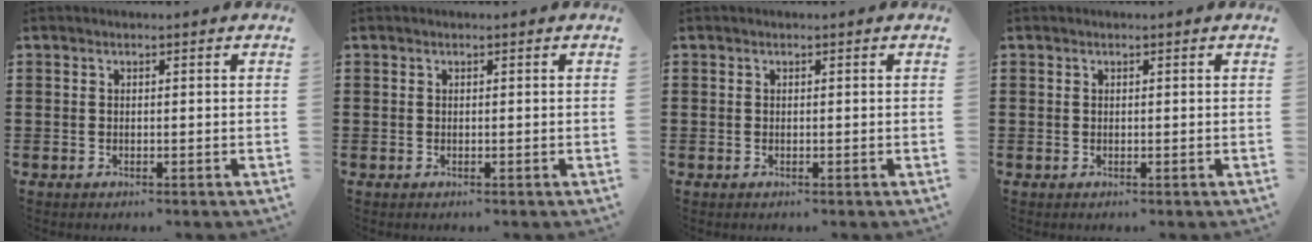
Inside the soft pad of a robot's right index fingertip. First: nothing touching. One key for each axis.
{"total": 0.0}
{"total": 0.0}
{"total": 0.0}